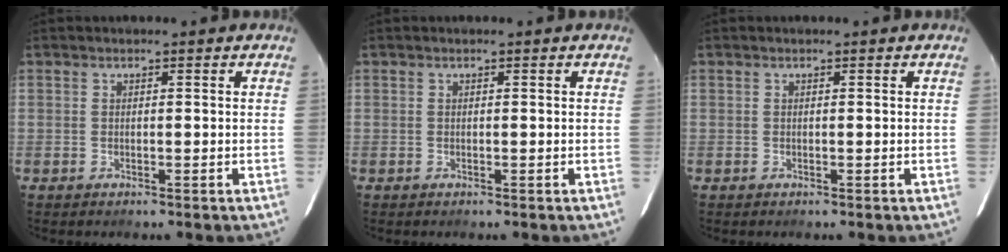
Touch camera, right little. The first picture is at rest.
{"total": 0.0}
{"total": 0.0}